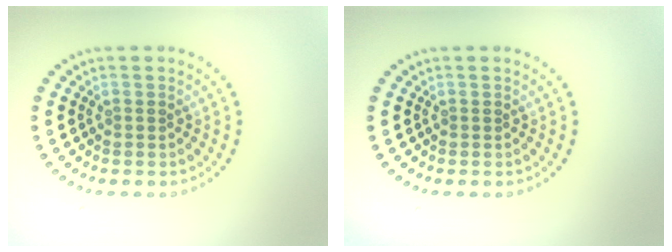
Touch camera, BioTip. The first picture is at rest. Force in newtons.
{"total": 0.0}